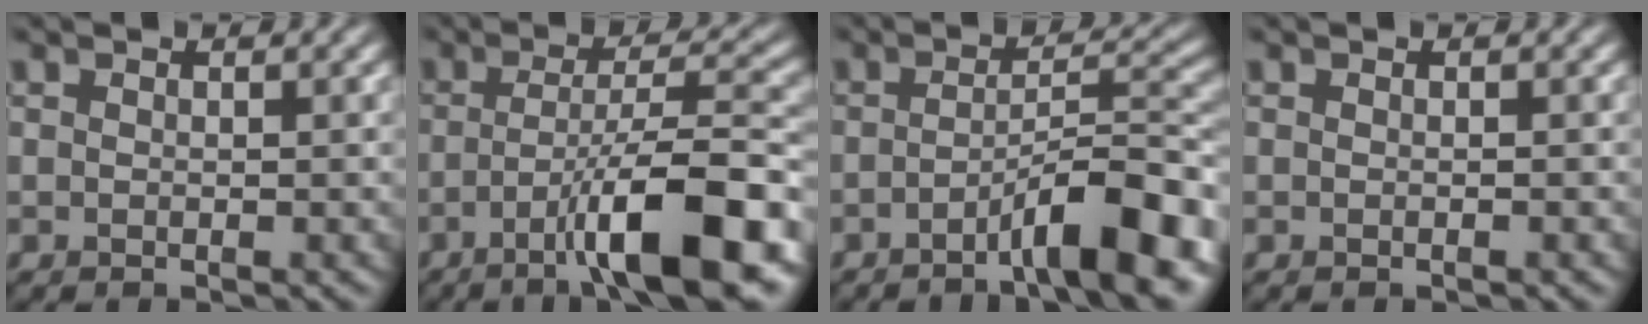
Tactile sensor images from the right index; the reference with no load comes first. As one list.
[{"total": 10.1, "force": [-4.3, 1.9, 8.9], "torque": [-0.127, 0.016, -0.073]}, {"total": 7.7, "force": [-4.0, 1.3, 6.4], "torque": [-0.090, 0.019, -0.066]}, {"total": 0.0}]